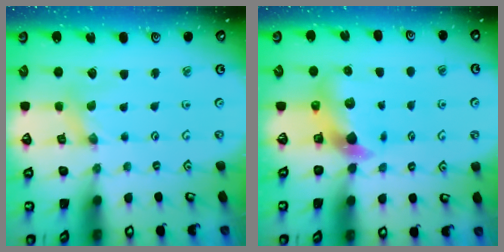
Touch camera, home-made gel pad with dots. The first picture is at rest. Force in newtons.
{"total": 7.2, "press": 7.1, "slide": 1.0}